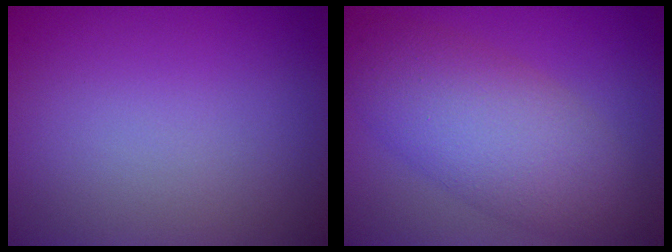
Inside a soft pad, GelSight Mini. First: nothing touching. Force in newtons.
{"total": 7.2, "press": 7.2, "slide": 0.1}